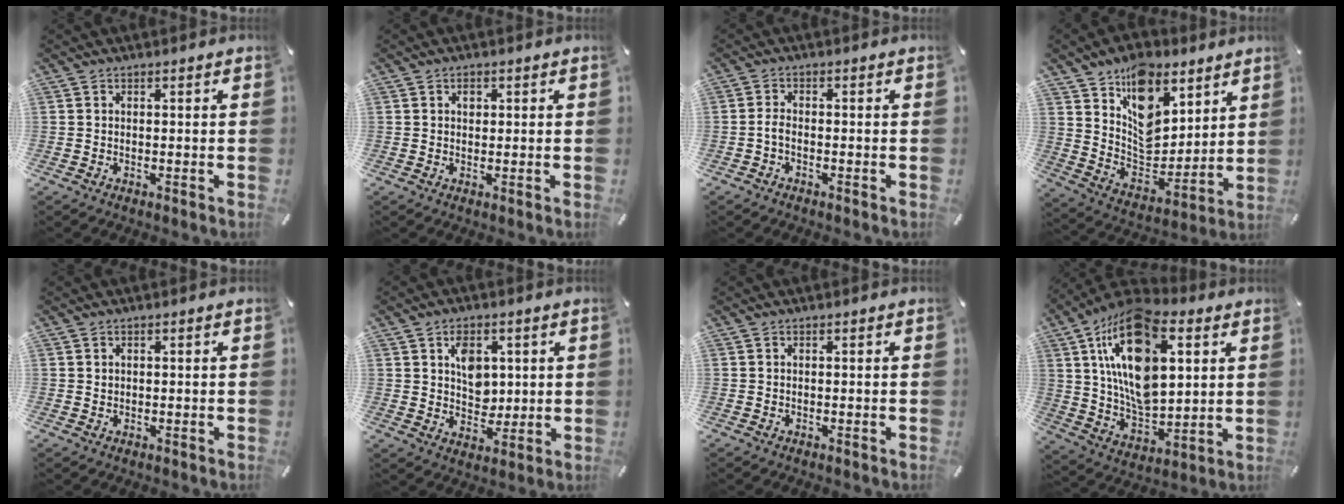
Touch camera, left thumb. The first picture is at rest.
{"total": 1.4, "force": [0.3, 1.2, 0.6], "torque": [0.001, -0.002, 0.002]}
{"total": 2.1, "force": [-1.0, 1.0, 1.5], "torque": [-0.036, 0.002, -0.020]}
{"total": 13.7, "force": [7.9, 9.4, 5.9], "torque": [-0.087, -0.068, 0.151]}
{"total": 0.6, "force": [0.1, 0.5, 0.1], "torque": [-0.001, 0.004, 0.002]}
{"total": 7.0, "force": [2.0, 5.8, 3.5], "torque": [-0.044, -0.002, 0.032]}
{"total": 0.0}
{"total": 21.8, "force": [8.0, 12.6, 15.9], "torque": [-0.324, -0.025, 0.132]}